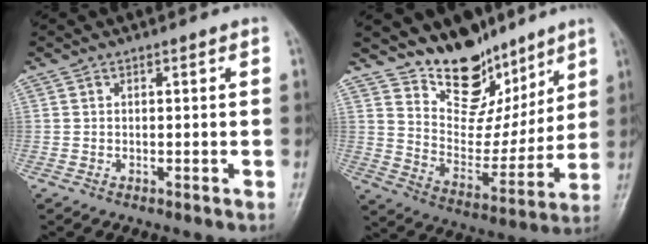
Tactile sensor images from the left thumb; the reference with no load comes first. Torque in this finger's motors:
{"motor_torque": [1.17, 0.26, 1.32, -0.97, 0.05]}